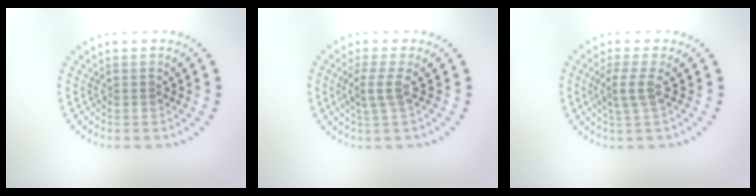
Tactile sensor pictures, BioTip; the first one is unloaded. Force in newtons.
{"total": 2.1, "press": 1.5, "slide": 1.4}
{"total": 2.1, "press": 1.5, "slide": 1.4}